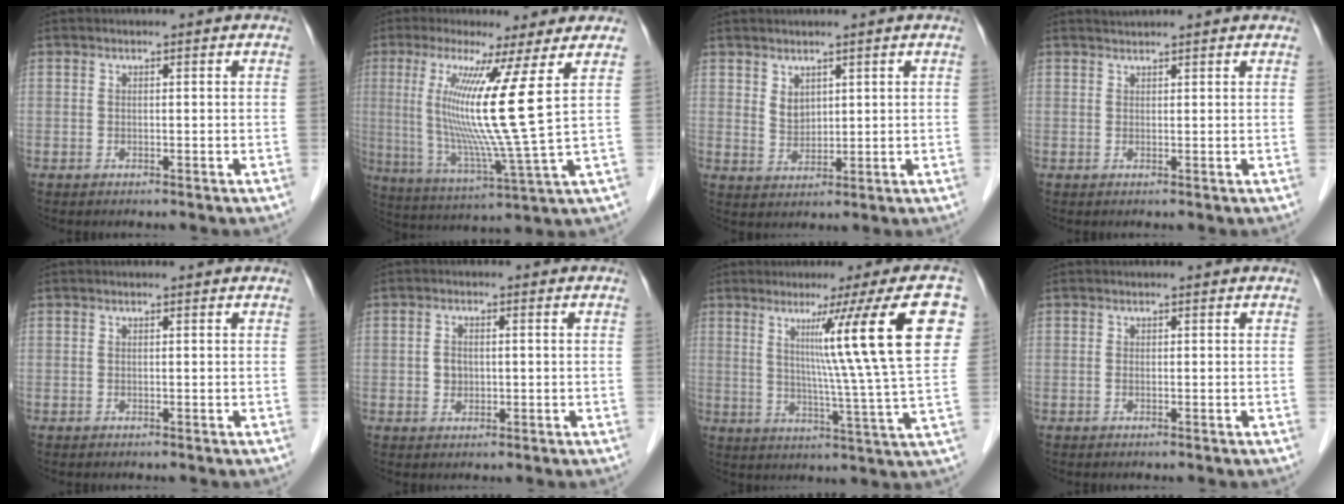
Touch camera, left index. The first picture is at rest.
{"total": 13.1, "force": [3.5, -2.7, 12.3], "torque": [-0.235, -0.030, 0.064]}
{"total": 2.9, "force": [1.7, 1.9, 1.4], "torque": [-0.033, -0.002, 0.044]}
{"total": 2.5, "force": [2.4, -0.1, 0.4], "torque": [-0.009, 0.021, 0.037]}
{"total": 0.0}
{"total": 2.5, "force": [0.0, 1.8, 1.7], "torque": [-0.038, 0.007, 0.002]}
{"total": 17.0, "force": [6.0, -1.9, 15.8], "torque": [-0.220, 0.002, 0.078]}
{"total": 0.0}